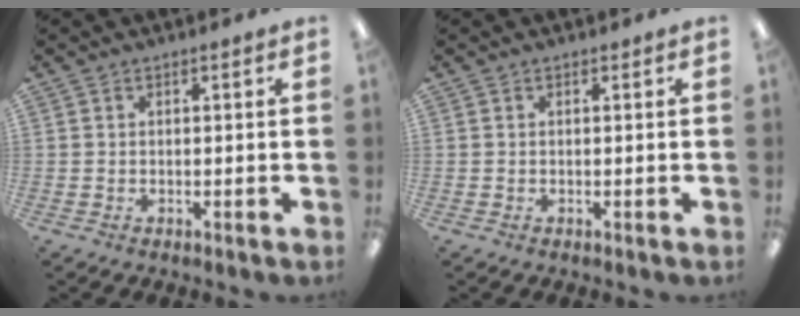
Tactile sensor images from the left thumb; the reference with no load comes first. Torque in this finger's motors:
{"motor_torque": [-0.06, 0.06, -0.07, 0.07, 0.00]}